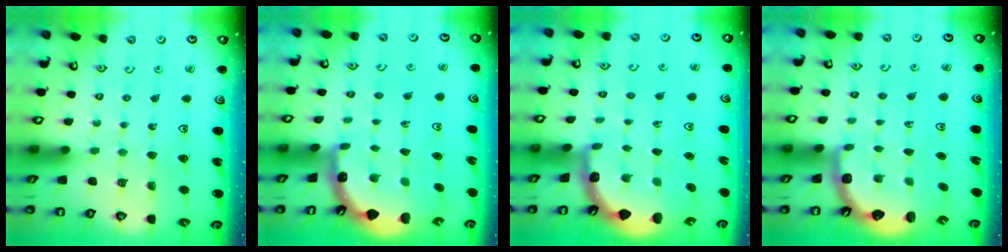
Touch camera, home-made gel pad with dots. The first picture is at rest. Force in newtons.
{"total": 2.8, "press": 2.8, "slide": 0.2}
{"total": 3.1, "press": 3.1, "slide": 0.3}
{"total": 2.6, "press": 2.2, "slide": 1.4}